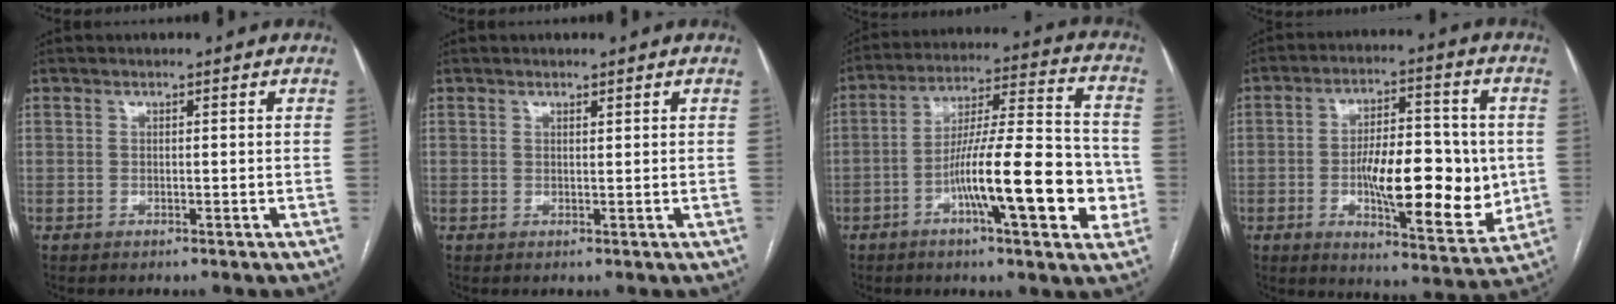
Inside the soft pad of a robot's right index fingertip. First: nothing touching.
{"total": 0.5, "force": [0.4, 0.1, 0.2], "torque": [-0.008, -0.003, 0.007]}
{"total": 17.7, "force": [-5.3, 2.9, 16.6], "torque": [-0.269, 0.010, -0.082]}
{"total": 16.3, "force": [-1.9, 5.5, 15.2], "torque": [-0.231, 0.000, -0.025]}